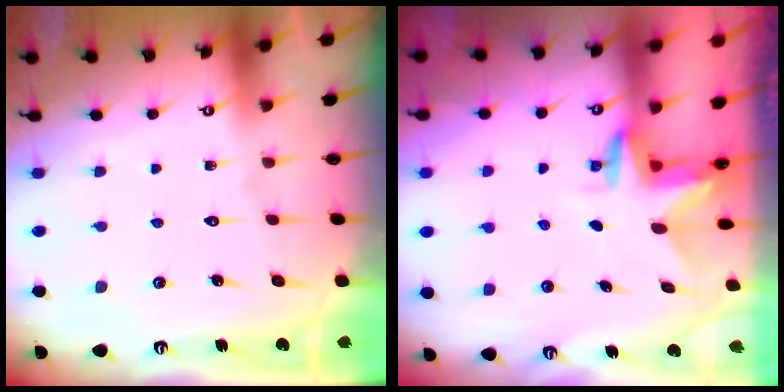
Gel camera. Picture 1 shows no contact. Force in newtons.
{"total": 2.9, "press": 2.9, "slide": 0.1}